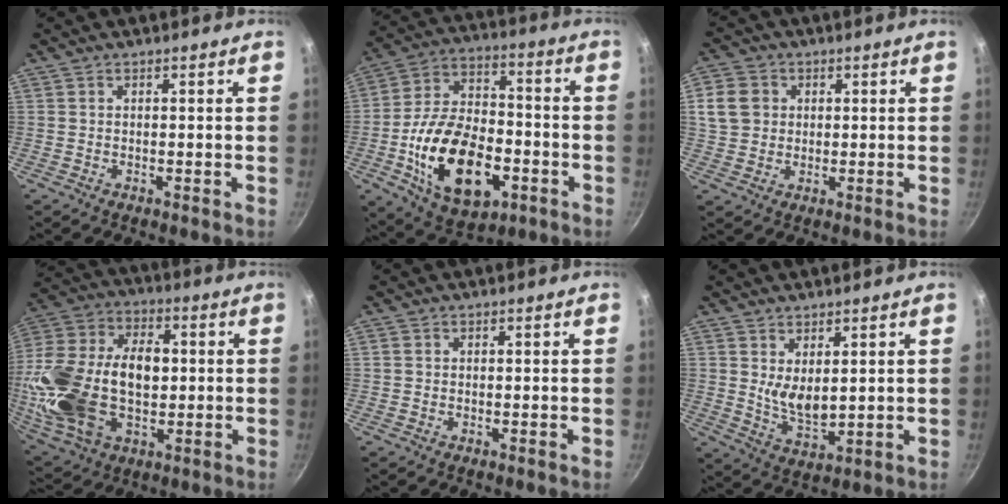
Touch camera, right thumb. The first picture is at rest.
{"total": 22.0, "force": [-6.7, 13.1, 16.4], "torque": [-0.269, 0.035, -0.106]}
{"total": 7.8, "force": [1.6, 6.8, 3.5], "torque": [-0.042, 0.000, 0.022]}
{"total": 26.4, "force": [-0.8, 16.9, 20.2], "torque": [-0.390, 0.025, -0.009]}
{"total": 0.6, "force": [0.1, 0.6, 0.2], "torque": [-0.002, 0.003, 0.000]}
{"total": 6.0, "force": [2.1, 2.9, 4.8], "torque": [-0.071, -0.032, 0.049]}